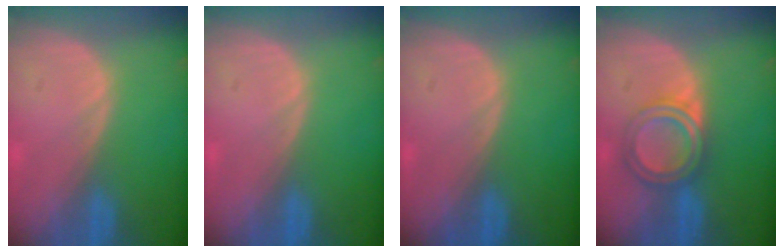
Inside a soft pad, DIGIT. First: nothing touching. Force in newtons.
{"total": 0.0}
{"total": 0.0}
{"total": 5.2, "press": 5.2, "slide": 0.1}